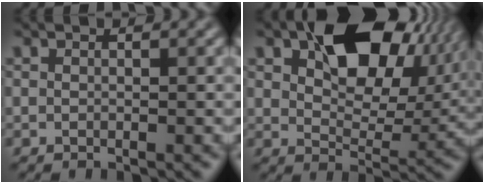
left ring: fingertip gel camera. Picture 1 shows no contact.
{"total": 13.2, "force": [5.3, 7.7, 9.3], "torque": [-0.130, 0.012, 0.089]}